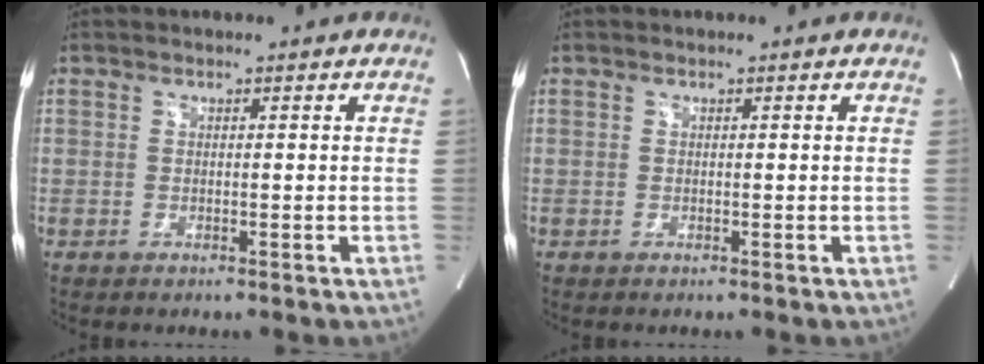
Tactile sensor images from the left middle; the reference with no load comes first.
{"total": 0.0}